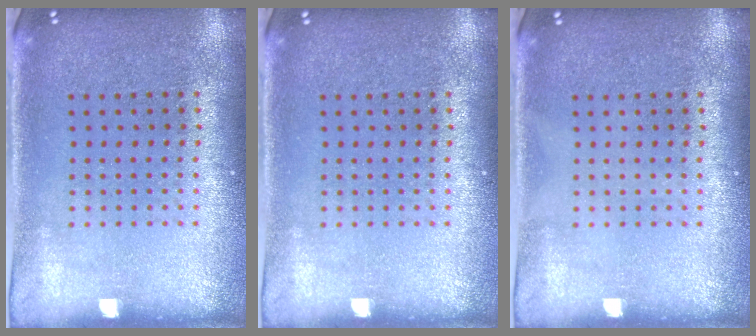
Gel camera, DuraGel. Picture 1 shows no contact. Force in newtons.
{"total": 0.0}
{"total": 0.0}